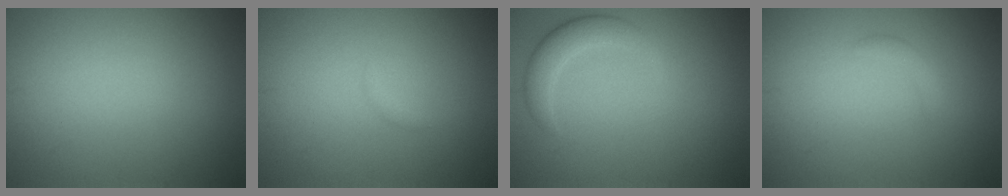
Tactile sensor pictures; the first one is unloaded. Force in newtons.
{"total": 0.5, "press": 0.5, "slide": 0.1}
{"total": 2.7, "press": 2.7, "slide": 0.4}
{"total": 1.0, "press": 1.0, "slide": 0.0}